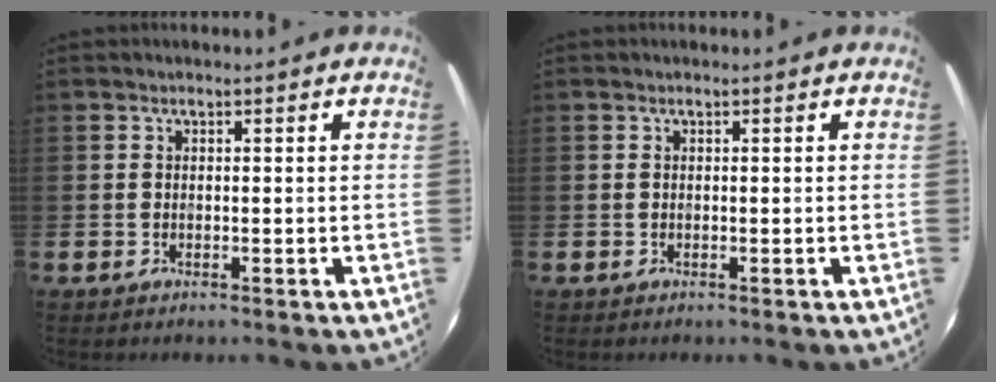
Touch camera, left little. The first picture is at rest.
{"total": 0.0}